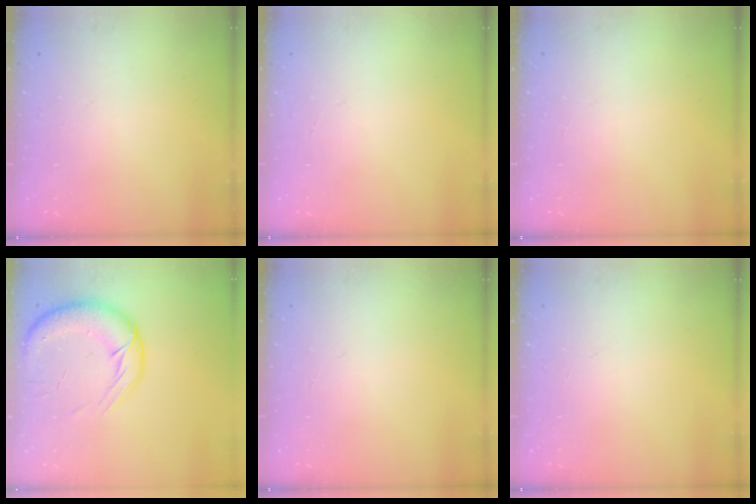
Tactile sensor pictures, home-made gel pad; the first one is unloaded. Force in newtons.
{"total": 0.0}
{"total": 0.0}
{"total": 15.3, "press": 14.8, "slide": 3.8}
{"total": 0.0}
{"total": 0.0}